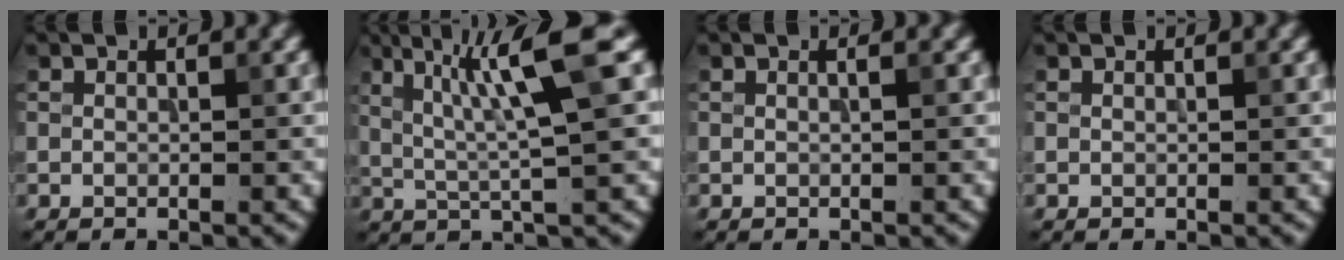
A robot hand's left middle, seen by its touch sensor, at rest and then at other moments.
{"total": 7.3, "force": [2.3, 0.7, 6.9], "torque": [-0.122, 0.014, 0.041]}
{"total": 0.6, "force": [0.1, 0.2, 0.5], "torque": [-0.006, 0.001, -0.005]}
{"total": 0.0}